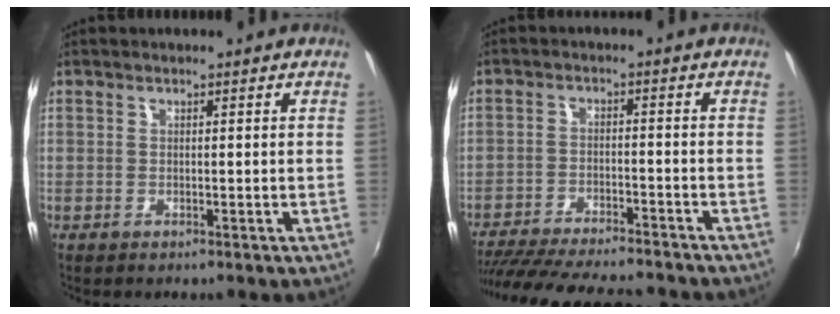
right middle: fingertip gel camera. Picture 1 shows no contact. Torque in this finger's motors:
{"motor_torque": [1.02, -1.11, 0.55, 0.07]}